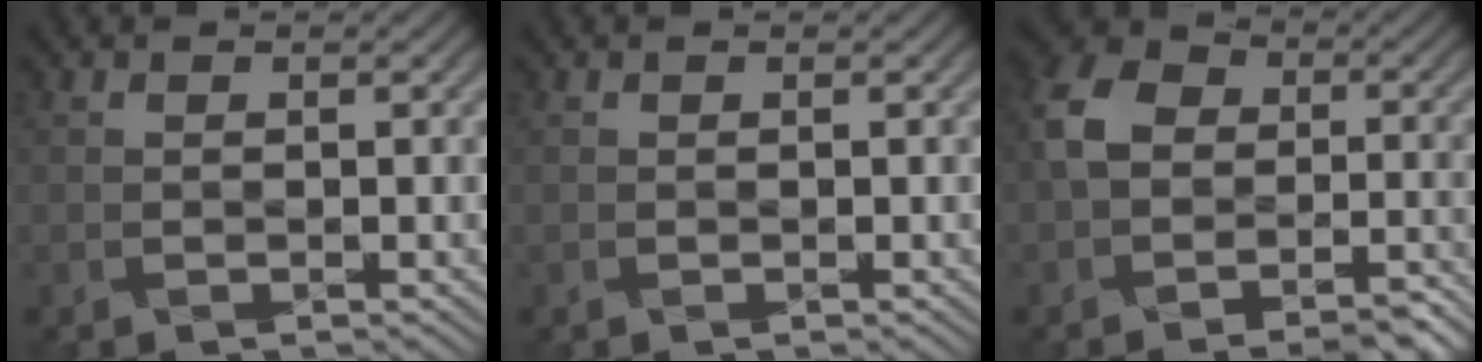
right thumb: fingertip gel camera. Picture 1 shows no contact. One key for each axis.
{"total": 0.0}
{"total": 7.2, "fx": -3.4, "fy": 5.3, "fz": 3.6, "tx": -0.075, "ty": -0.010, "tz": -0.074}